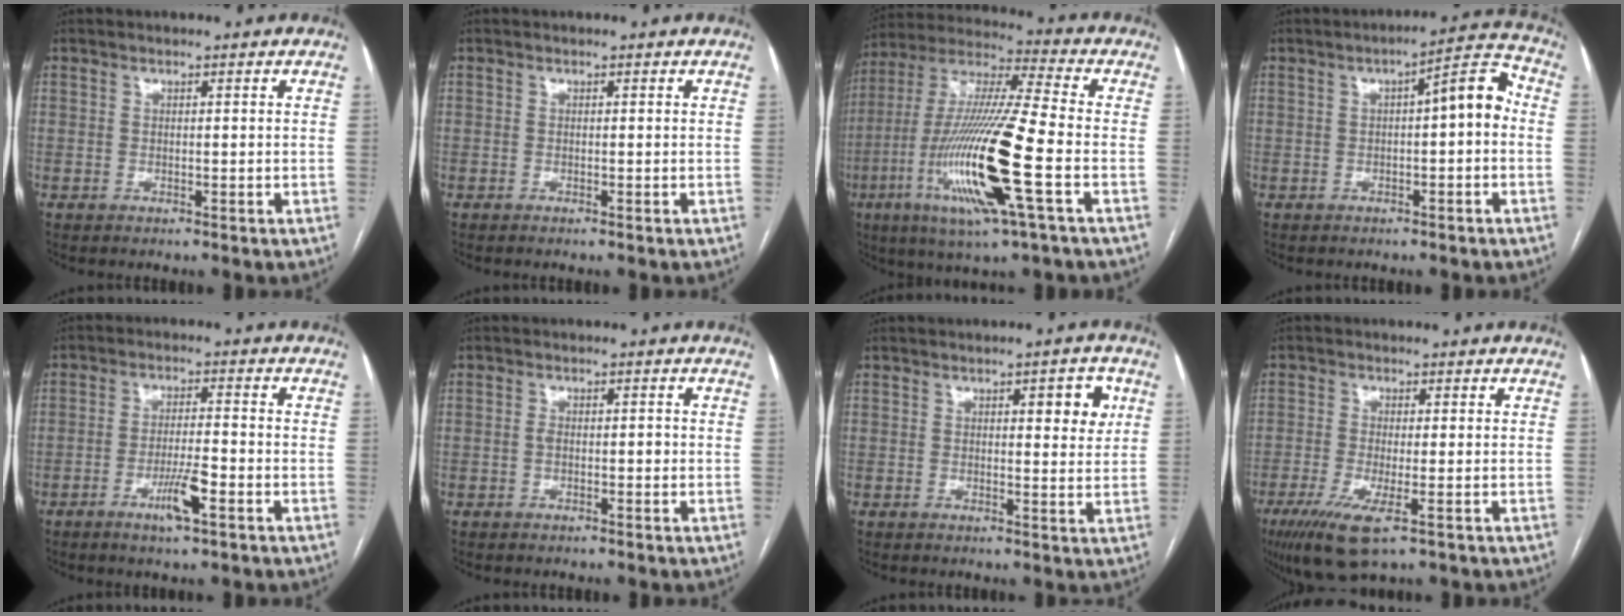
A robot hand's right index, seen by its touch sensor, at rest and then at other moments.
{"total": 0.0}
{"total": 20.3, "force": [-6.1, 1.0, 19.4], "torque": [-0.412, -0.025, -0.118]}
{"total": 7.0, "force": [0.1, 1.5, 6.8], "torque": [-0.092, 0.030, -0.001]}
{"total": 5.7, "force": [-2.8, 0.5, 5.0], "torque": [-0.093, -0.005, -0.051]}
{"total": 1.8, "force": [-0.3, 0.9, 1.5], "torque": [-0.027, 0.008, -0.003]}
{"total": 4.5, "force": [1.7, 1.4, 4.0], "torque": [-0.047, -0.001, 0.020]}
{"total": 7.9, "force": [-4.1, 1.5, 6.5], "torque": [-0.126, -0.023, -0.068]}